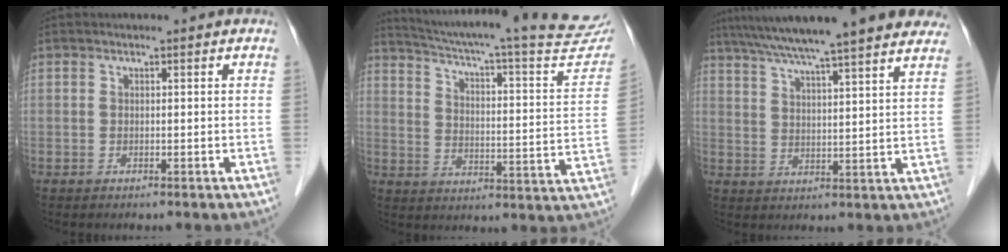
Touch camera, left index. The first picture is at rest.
{"total": 28.3, "force": [25.4, 2.0, 12.3], "torque": [-0.191, -0.075, 0.313]}
{"total": 22.4, "force": [19.0, 1.1, 11.7], "torque": [-0.193, 0.027, 0.259]}